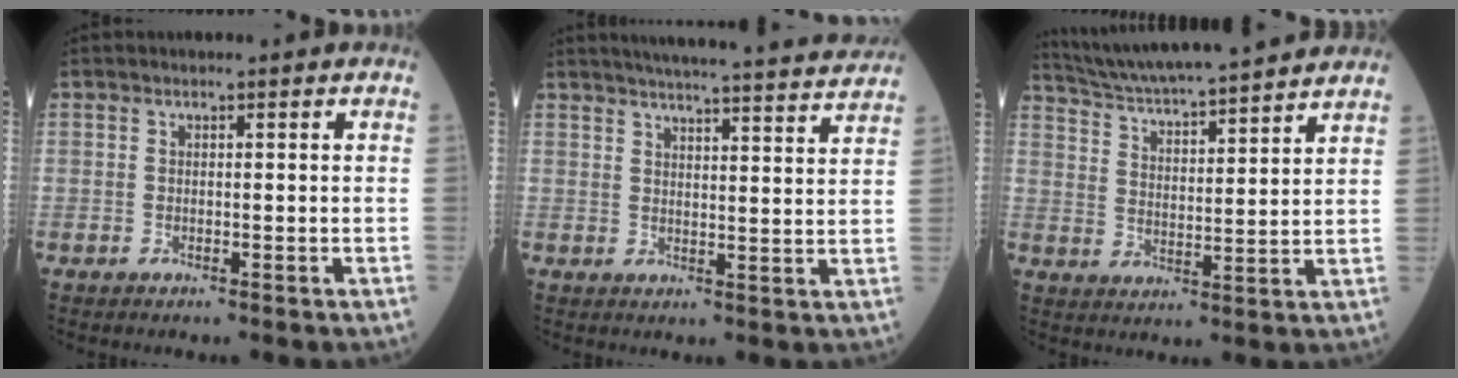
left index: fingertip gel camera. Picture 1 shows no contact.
{"total": 20.4, "force": [19.1, -0.1, 7.2], "torque": [-0.102, -0.025, 0.235]}
{"total": 18.6, "force": [16.9, 1.2, 7.6], "torque": [-0.134, 0.020, 0.256]}